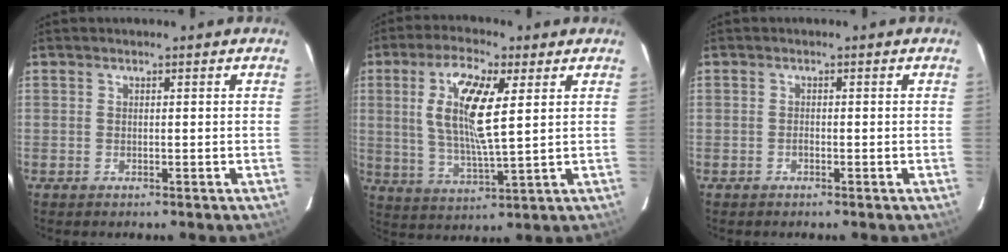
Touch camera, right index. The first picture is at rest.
{"total": 12.5, "force": [3.5, 3.3, 11.5], "torque": [-0.222, 0.002, 0.068]}
{"total": 0.7, "force": [-0.4, 0.4, 0.3], "torque": [-0.005, 0.002, -0.009]}